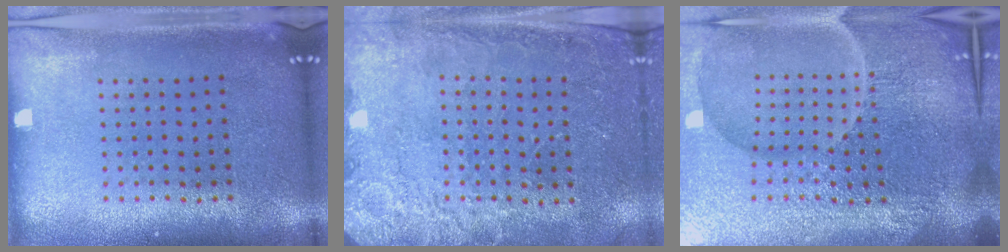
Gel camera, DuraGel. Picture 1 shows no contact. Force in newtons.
{"total": 2.5, "press": 2.5, "slide": 0.5}
{"total": 6.9, "press": 6.2, "slide": 3.2}